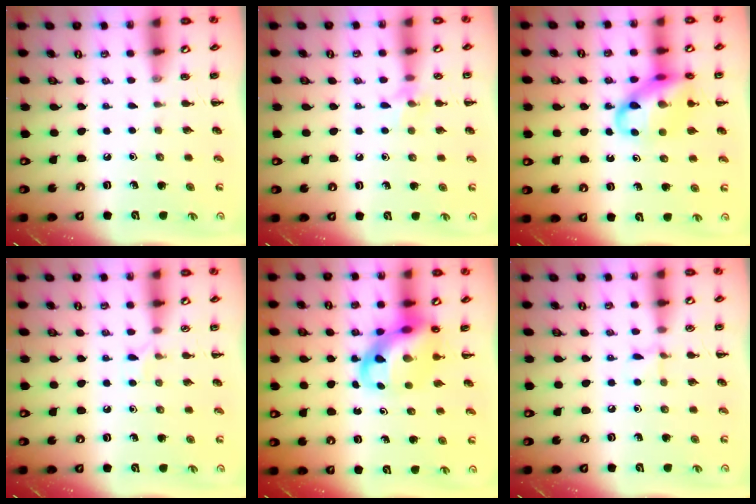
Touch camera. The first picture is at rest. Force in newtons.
{"total": 6.8, "press": 6.6, "slide": 1.6}
{"total": 15.7, "press": 15.5, "slide": 2.6}
{"total": 4.9, "press": 4.6, "slide": 1.8}
{"total": 10.7, "press": 10.4, "slide": 2.6}
{"total": 5.4, "press": 5.1, "slide": 1.9}